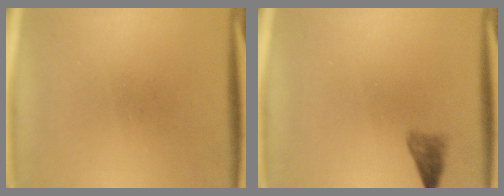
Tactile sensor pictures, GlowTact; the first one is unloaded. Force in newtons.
{"total": 1.9}